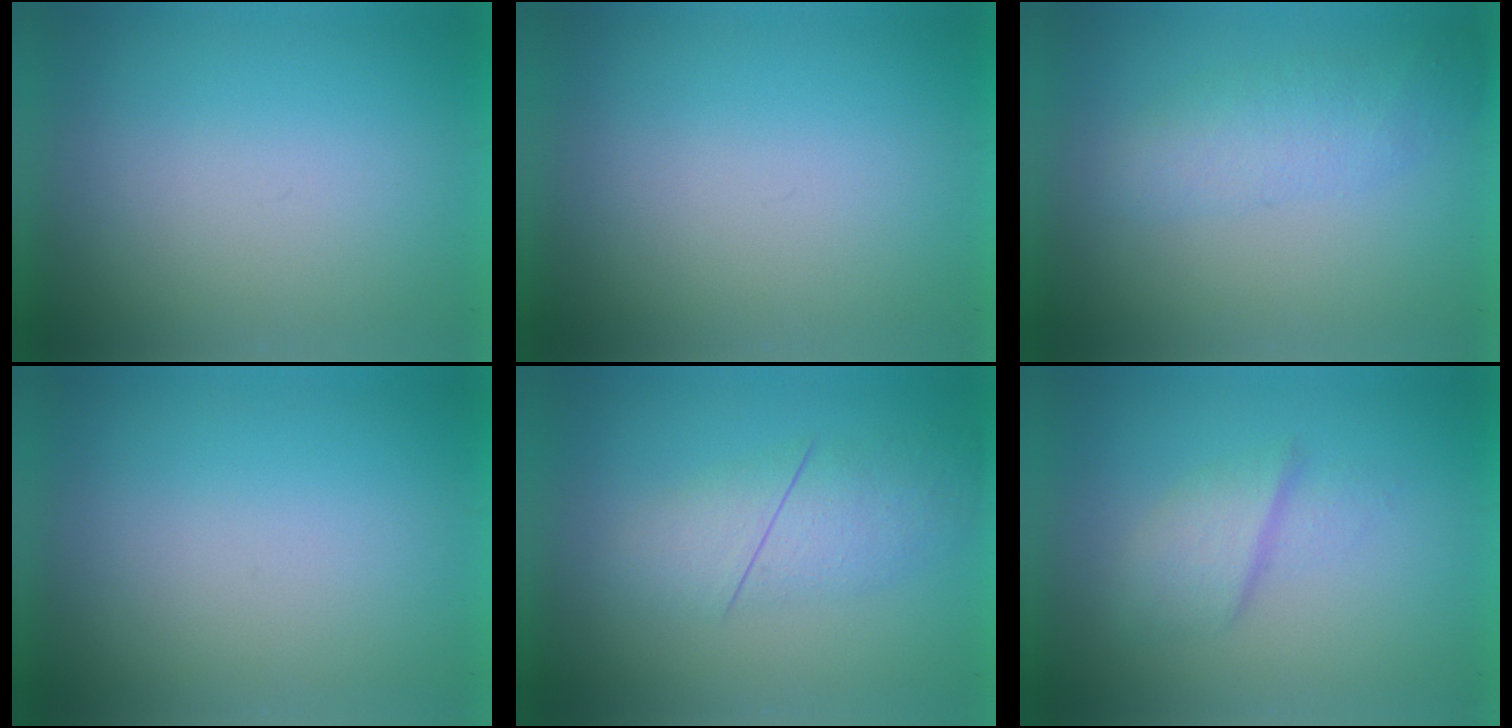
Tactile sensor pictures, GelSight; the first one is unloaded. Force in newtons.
{"total": 0.0}
{"total": 2.2}
{"total": 0.0}
{"total": 2.7}
{"total": 2.2}